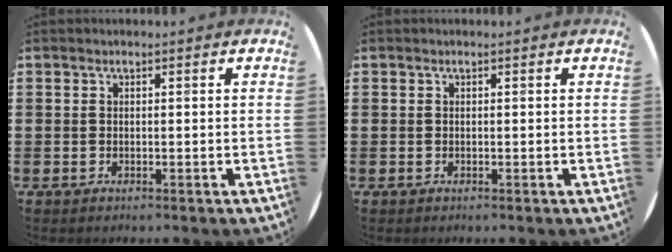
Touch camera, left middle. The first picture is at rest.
{"total": 0.0}